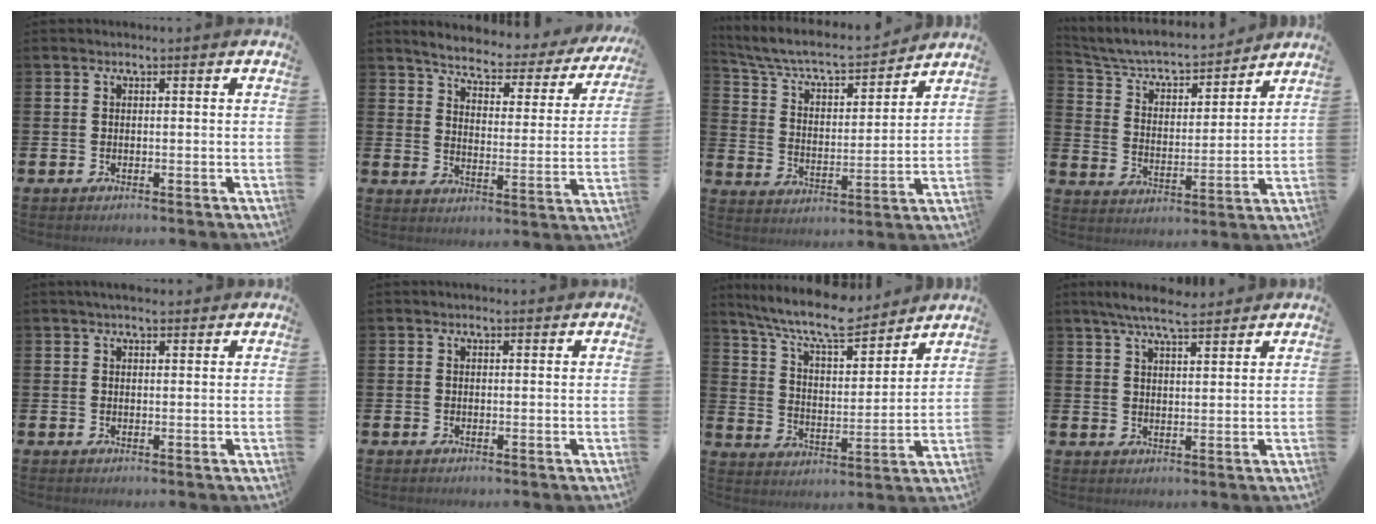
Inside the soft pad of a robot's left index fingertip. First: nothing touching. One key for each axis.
{"total": 4.8, "fx": 4.4, "fy": 1.1, "fz": 1.5, "tx": -0.059, "ty": -0.035, "tz": 0.067}
{"total": 7.4, "fx": 6.7, "fy": 2.1, "fz": 2.5, "tx": -0.087, "ty": -0.045, "tz": 0.111}
{"total": 6.1, "fx": 5.6, "fy": 1.7, "fz": 1.7, "tx": -0.069, "ty": -0.044, "tz": 0.092}
{"total": 2.3, "fx": 2.0, "fy": 0.7, "fz": 0.9, "tx": -0.011, "ty": -0.001, "tz": 0.034}
{"total": 0.6, "fx": 0.6, "fy": 0.2, "fz": 0.2, "tx": 0.005, "ty": -0.001, "tz": 0.008}
{"total": 10.0, "fx": 9.0, "fy": 1.9, "fz": 4.0, "tx": -0.101, "ty": -0.057, "tz": 0.157}
{"total": 6.1, "fx": 5.5, "fy": 0.9, "fz": 2.5, "tx": -0.052, "ty": -0.019, "tz": 0.097}